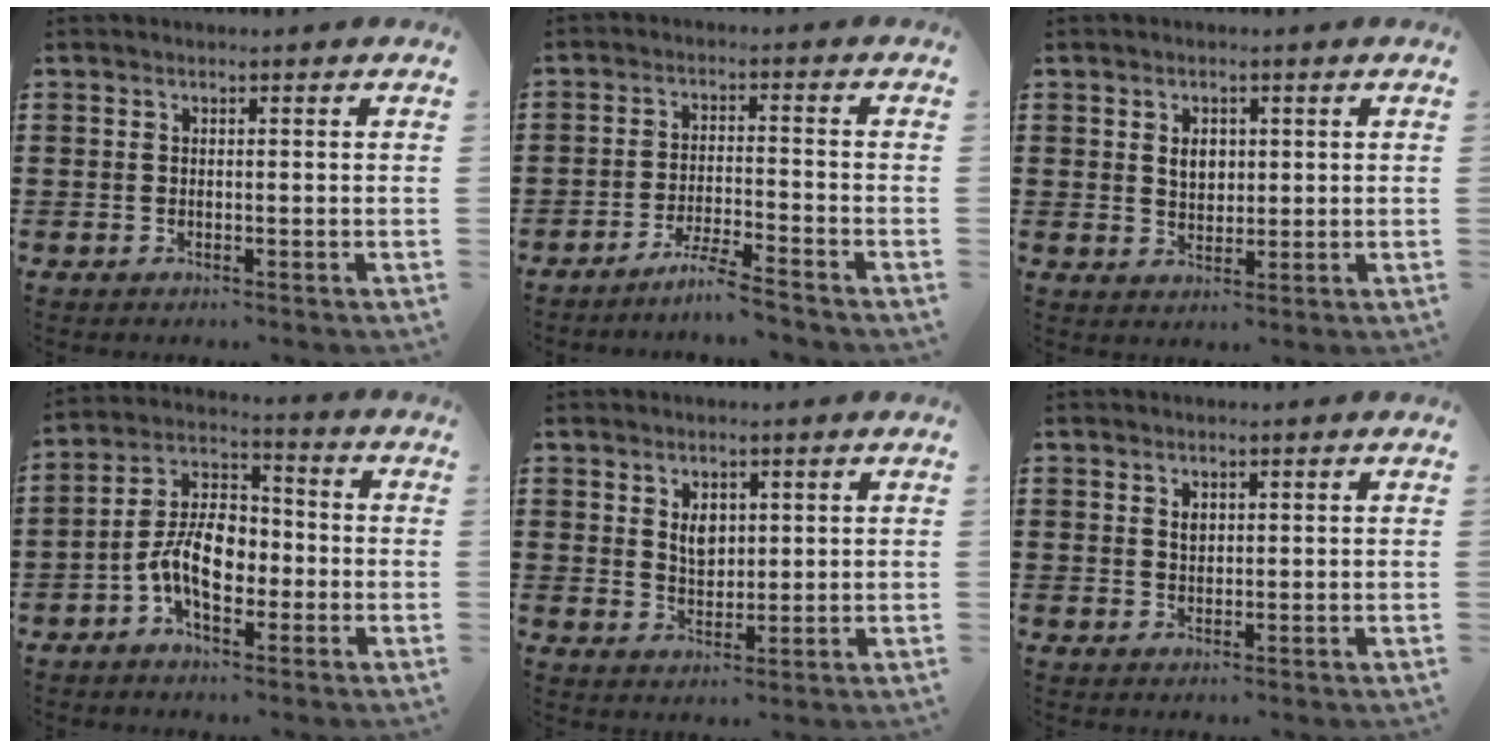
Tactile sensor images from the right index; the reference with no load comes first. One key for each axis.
{"total": 4.6, "fx": -4.3, "fy": -0.6, "fz": 1.6, "tx": -0.035, "ty": -0.008, "tz": -0.085}
{"total": 2.9, "fx": 0.7, "fy": 2.1, "fz": 2.0, "tx": -0.037, "ty": 0.006, "tz": 0.009}
{"total": 8.9, "fx": -2.6, "fy": 5.1, "fz": 6.8, "tx": -0.153, "ty": 0.004, "tz": -0.054}
{"total": 3.5, "fx": 1.3, "fy": 2.3, "fz": 2.3, "tx": -0.036, "ty": 0.002, "tz": 0.019}
{"total": 1.3, "fx": 0.6, "fy": 0.8, "fz": 0.8, "tx": -0.016, "ty": 0.004, "tz": 0.011}